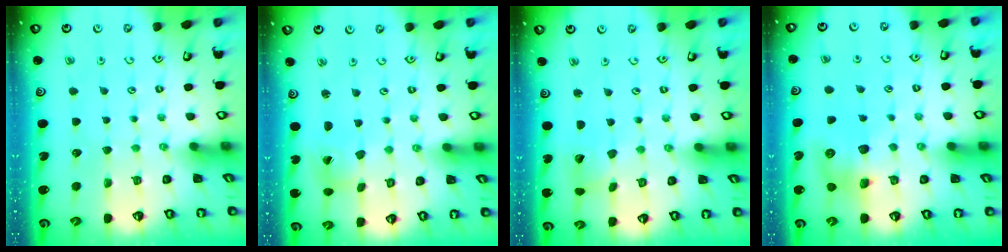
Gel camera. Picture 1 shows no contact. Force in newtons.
{"total": 2.5, "press": 2.5, "slide": 0.3}
{"total": 4.0, "press": 4.0, "slide": 0.5}
{"total": 8.0, "press": 7.9, "slide": 1.2}